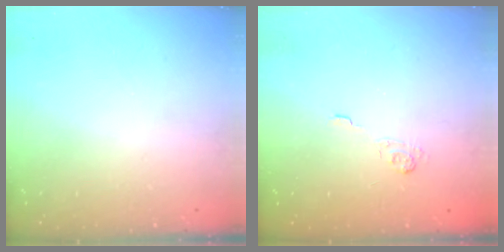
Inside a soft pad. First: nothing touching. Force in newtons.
{"total": 1.9, "press": 1.3, "slide": 1.3}